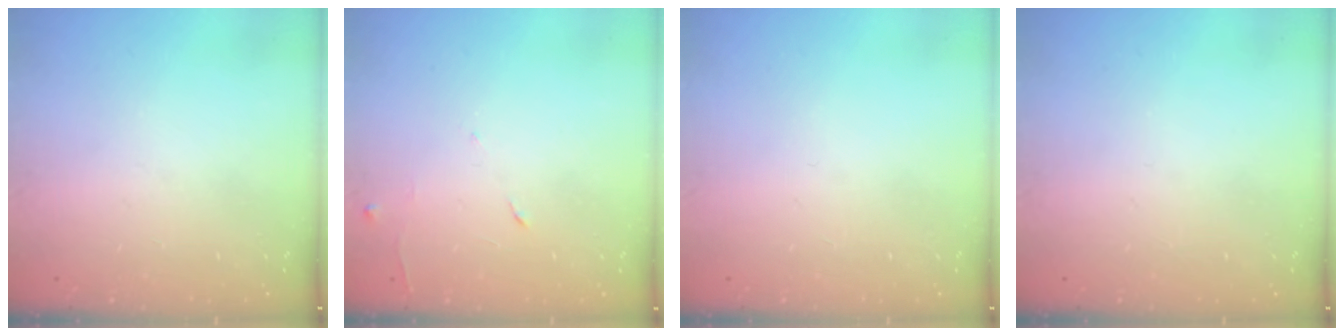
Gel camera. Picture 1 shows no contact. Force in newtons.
{"total": 5.1, "press": 5.1, "slide": 0.8}
{"total": 0.0}
{"total": 0.0}